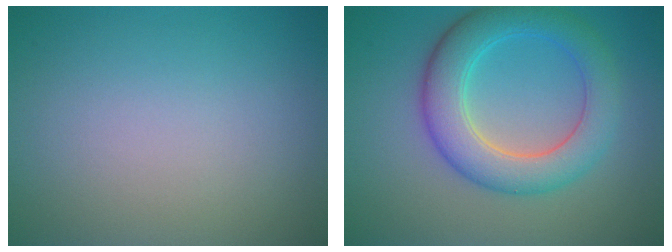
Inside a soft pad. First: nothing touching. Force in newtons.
{"total": 6.2, "press": 6.2, "slide": 0.3}